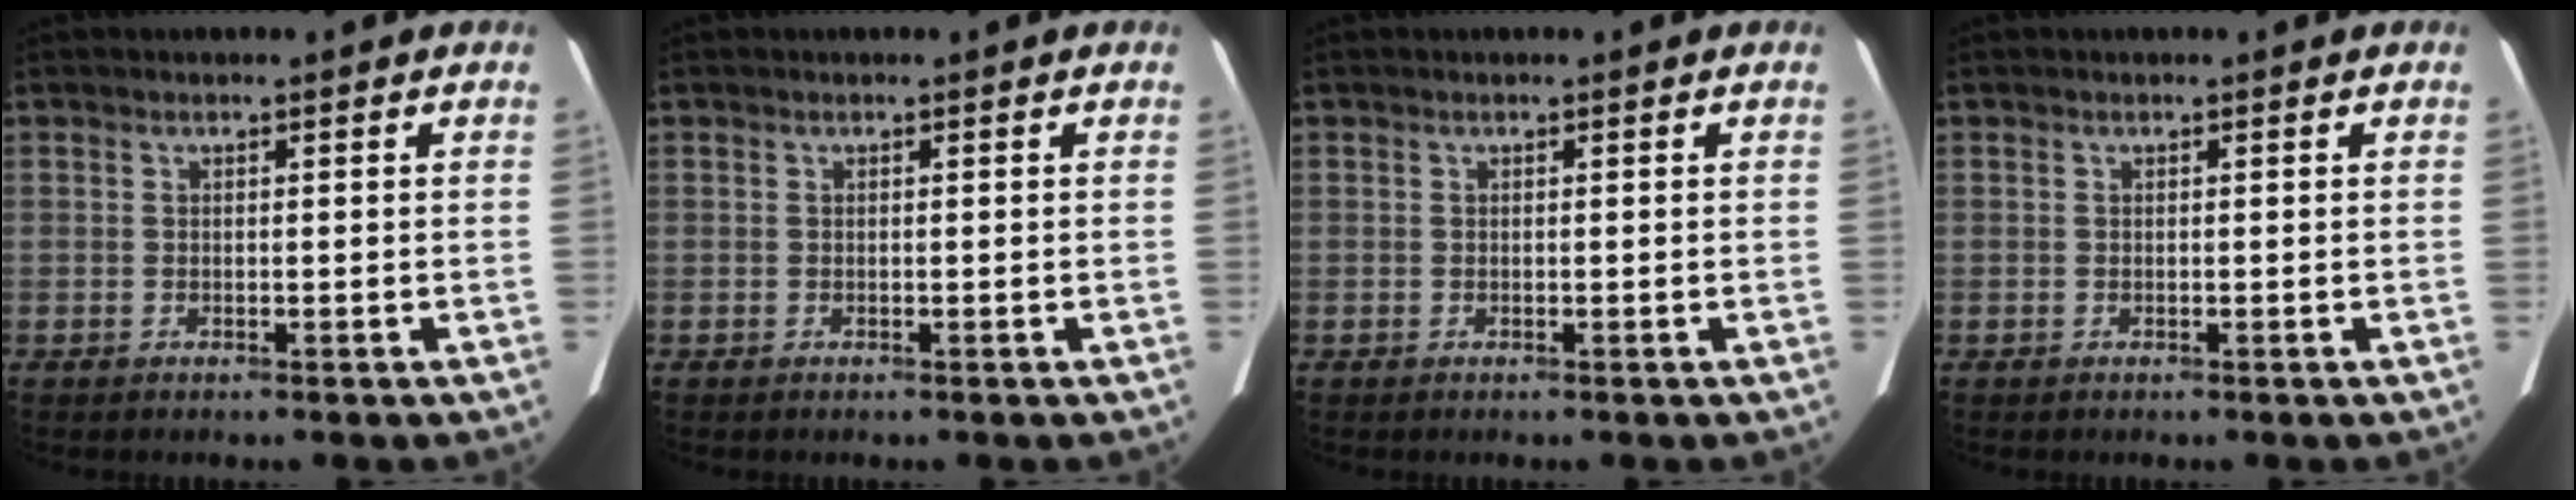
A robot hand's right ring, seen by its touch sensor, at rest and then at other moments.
{"total": 0.0}
{"total": 0.0}
{"total": 0.0}